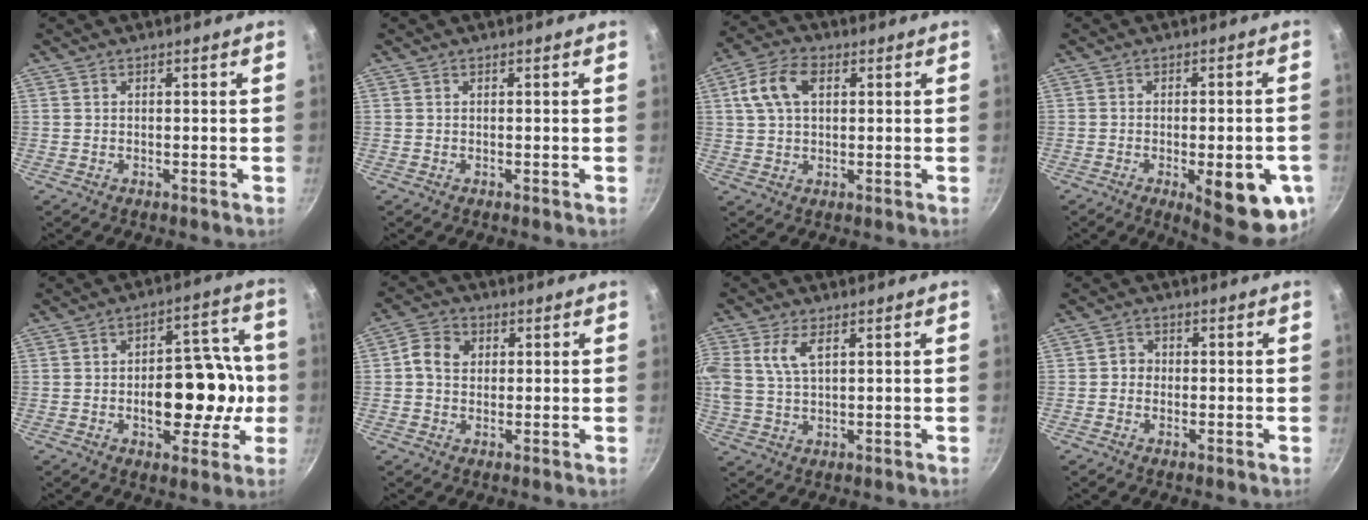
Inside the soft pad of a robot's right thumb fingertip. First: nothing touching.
{"total": 0.0}
{"total": 8.6, "force": [2.4, 5.3, 6.3], "torque": [-0.123, 0.015, 0.042]}
{"total": 14.9, "force": [-5.3, 5.2, 12.9], "torque": [-0.126, 0.011, -0.053]}
{"total": 16.7, "force": [-2.2, 9.0, 13.8], "torque": [-0.146, 0.041, -0.025]}
{"total": 5.8, "force": [0.8, 4.7, 3.2], "torque": [-0.048, 0.009, 0.008]}
{"total": 7.5, "force": [2.6, 3.9, 5.8], "torque": [-0.139, 0.004, 0.055]}
{"total": 2.3, "force": [-0.3, 2.0, 1.1], "torque": [-0.004, 0.006, -0.013]}